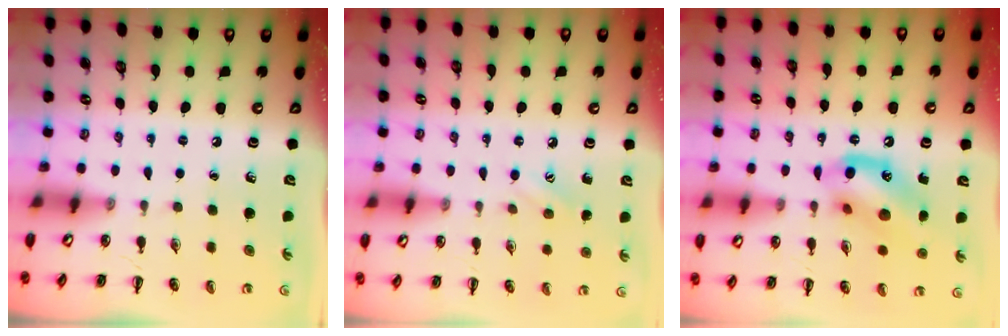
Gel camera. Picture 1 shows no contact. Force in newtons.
{"total": 6.7, "press": 6.5, "slide": 1.6}
{"total": 13.6, "press": 13.5, "slide": 1.7}